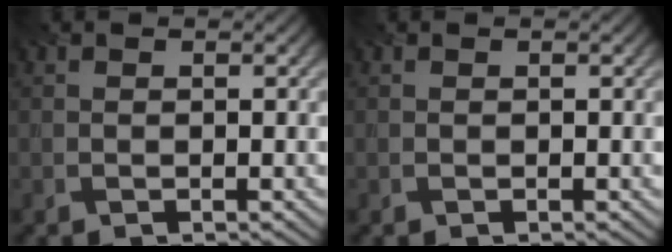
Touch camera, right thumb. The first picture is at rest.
{"total": 0.0}